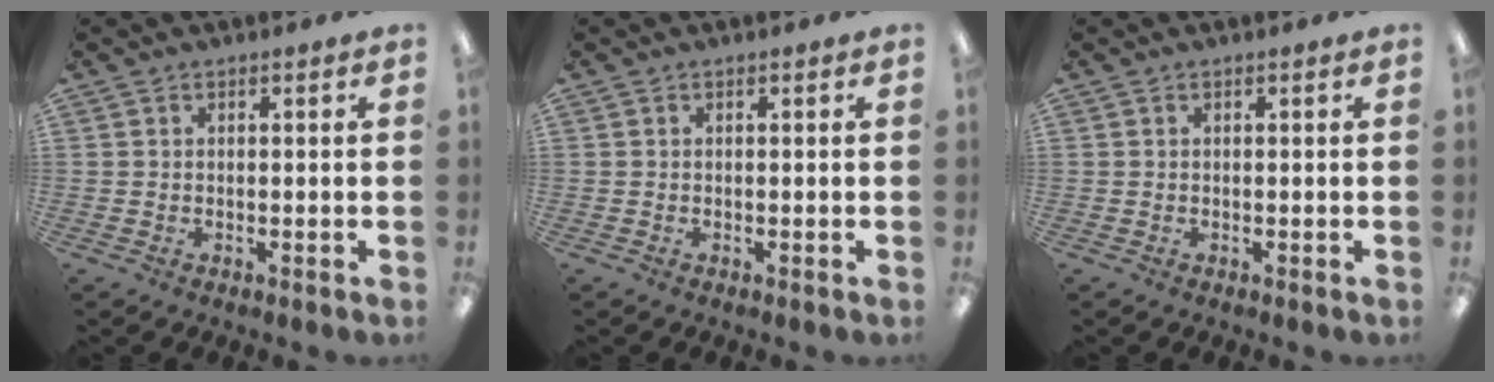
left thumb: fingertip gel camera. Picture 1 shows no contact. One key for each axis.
{"total": 0.0}
{"total": 0.0}